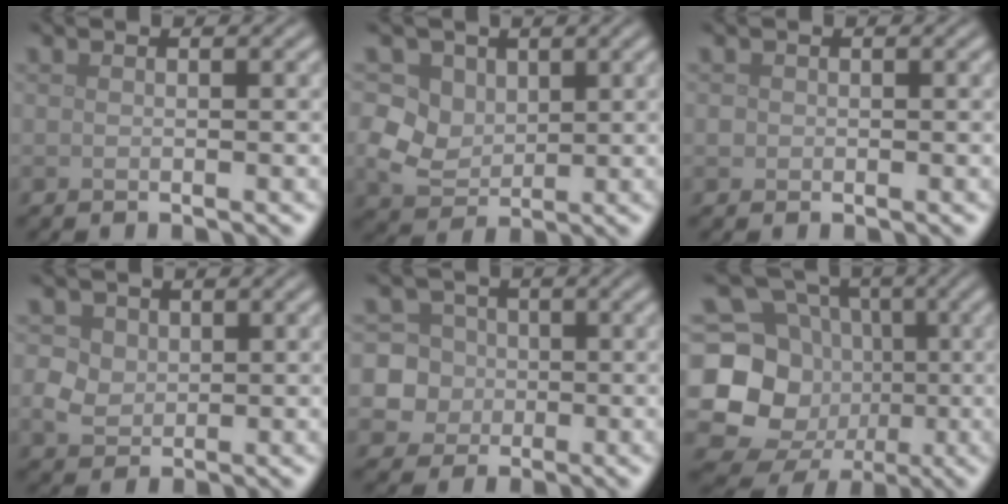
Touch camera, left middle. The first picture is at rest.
{"total": 7.3, "force": [2.3, 5.7, 3.9], "torque": [-0.080, 0.028, 0.024]}
{"total": 0.6, "force": [-0.1, 0.6, 0.1], "torque": [0.003, -0.003, -0.003]}
{"total": 4.2, "force": [1.4, 3.4, 2.0], "torque": [-0.046, 0.017, 0.018]}
{"total": 6.4, "force": [-0.5, 6.2, 1.4], "torque": [-0.015, 0.024, -0.022]}
{"total": 13.1, "force": [-2.0, 11.5, 5.8], "torque": [-0.132, -0.014, -0.058]}